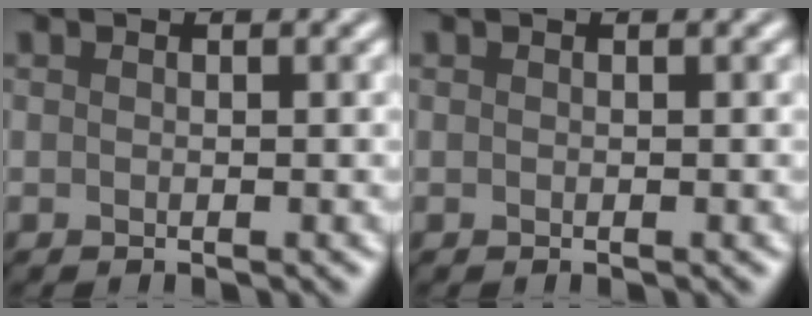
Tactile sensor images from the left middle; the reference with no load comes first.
{"total": 0.0}